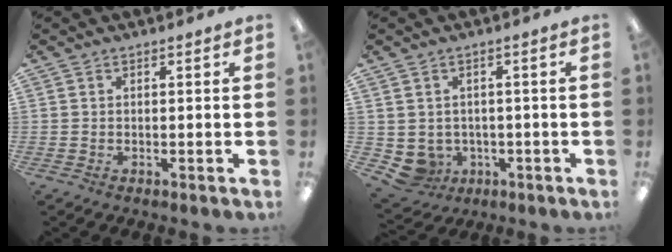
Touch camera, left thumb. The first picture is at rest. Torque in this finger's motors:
{"motor_torque": [-0.04, 0.04, 0.12, 0.15, 0.00]}